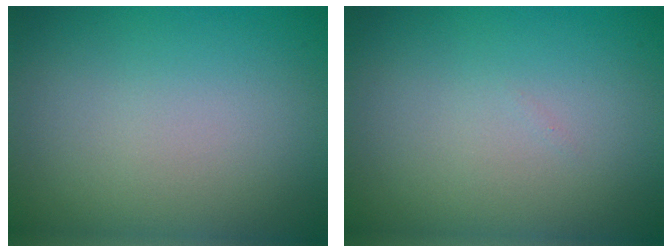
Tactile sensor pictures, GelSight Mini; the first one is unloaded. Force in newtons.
{"total": 0.0}